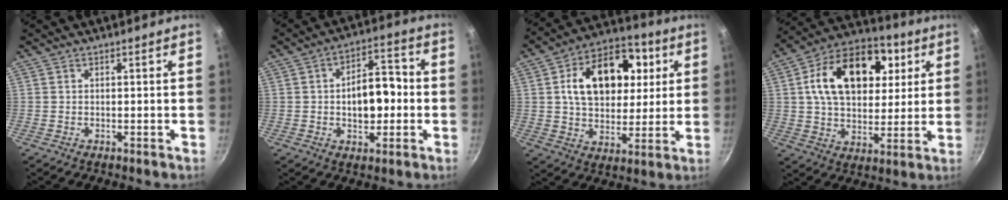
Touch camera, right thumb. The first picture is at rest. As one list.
[{"total": 11.2, "force": [-0.5, 6.4, 9.1], "torque": [-0.110, 0.027, -0.011]}, {"total": 19.3, "force": [4.8, 12.7, 13.8], "torque": [-0.183, 0.008, 0.075]}, {"total": 21.1, "force": [5.8, 13.7, 15.1], "torque": [-0.221, 0.008, 0.089]}]